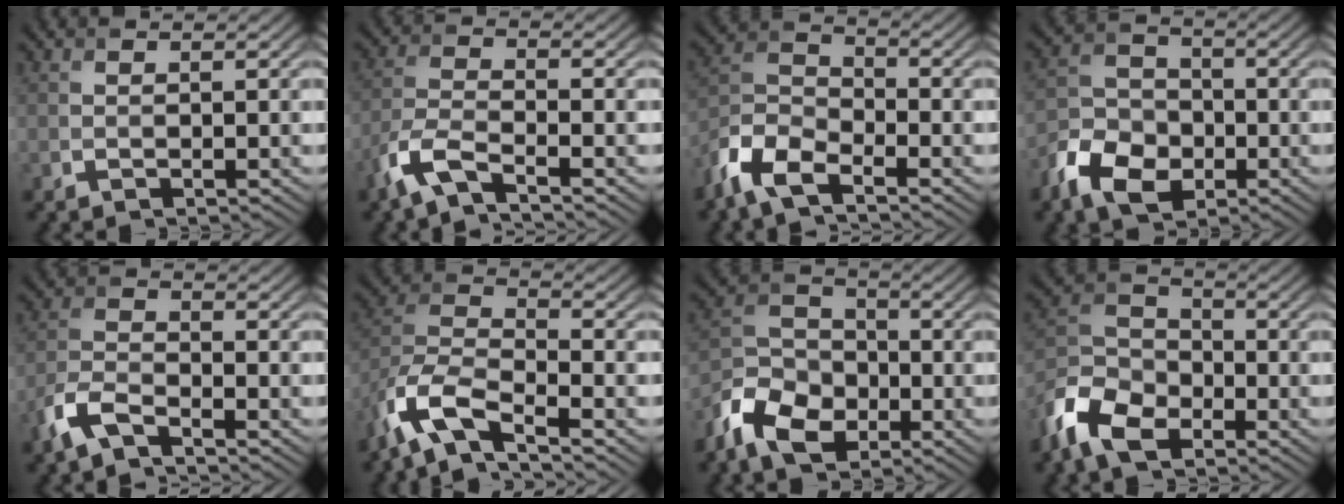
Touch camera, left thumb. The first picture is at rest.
{"total": 5.4, "force": [-3.7, 1.4, 3.7], "torque": [-0.089, -0.008, -0.092]}
{"total": 7.9, "force": [-5.5, 3.1, 4.8], "torque": [-0.109, -0.006, -0.131]}
{"total": 8.4, "force": [-4.3, 5.6, 4.5], "torque": [-0.101, -0.010, -0.098]}
{"total": 4.9, "force": [-3.5, 1.6, 3.0], "torque": [-0.076, -0.007, -0.087]}
{"total": 9.8, "force": [-6.7, 3.1, 6.5], "torque": [-0.137, -0.003, -0.154]}
{"total": 9.1, "force": [-5.2, 5.8, 4.7], "torque": [-0.109, -0.011, -0.121]}
{"total": 9.6, "force": [-6.0, 5.4, 5.2], "torque": [-0.124, -0.012, -0.143]}